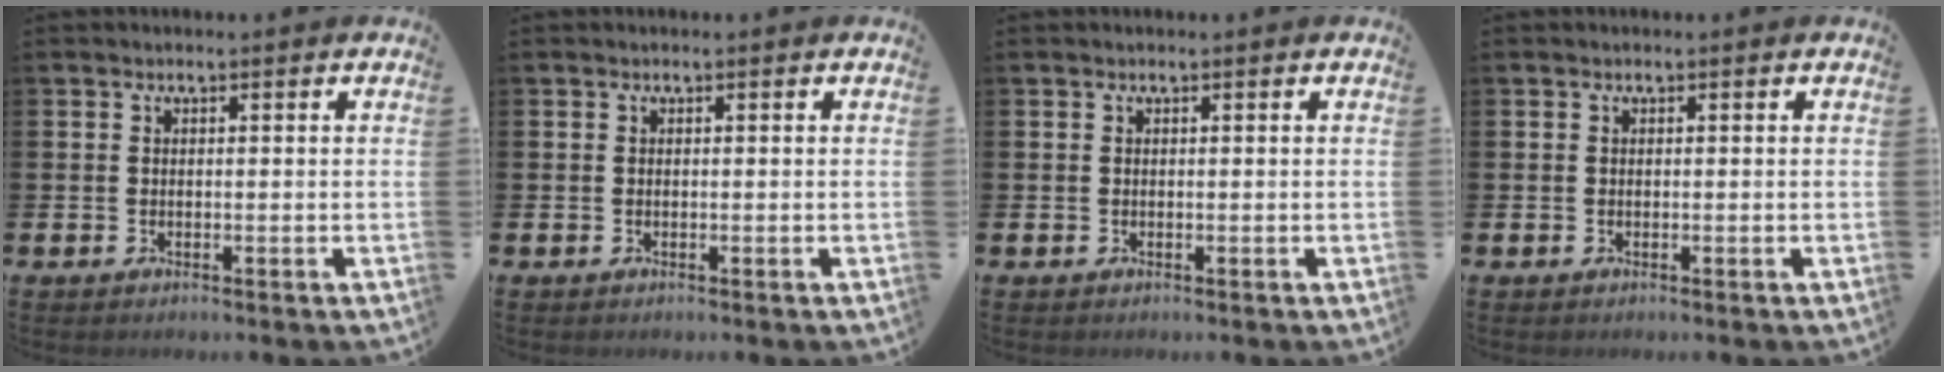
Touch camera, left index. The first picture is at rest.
{"total": 0.0}
{"total": 0.0}
{"total": 0.0}